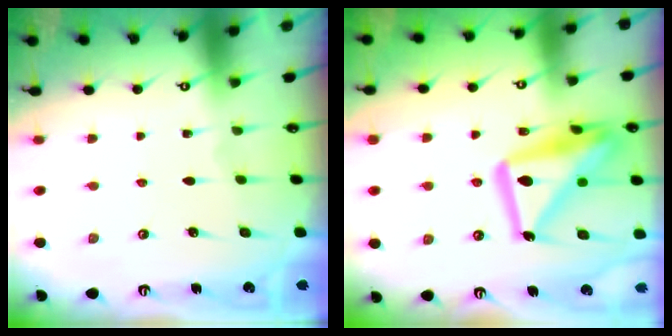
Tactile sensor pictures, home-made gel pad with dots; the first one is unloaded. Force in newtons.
{"total": 18.3, "press": 18.2, "slide": 1.9}